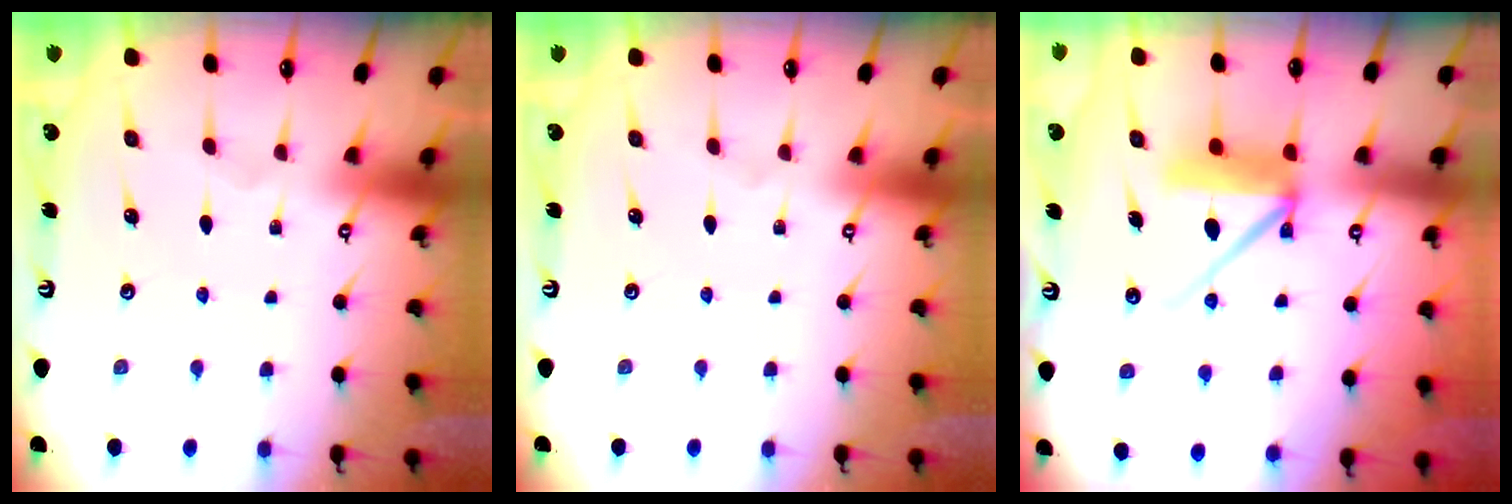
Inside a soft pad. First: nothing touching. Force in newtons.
{"total": 0.0}
{"total": 9.6, "press": 9.5, "slide": 1.0}